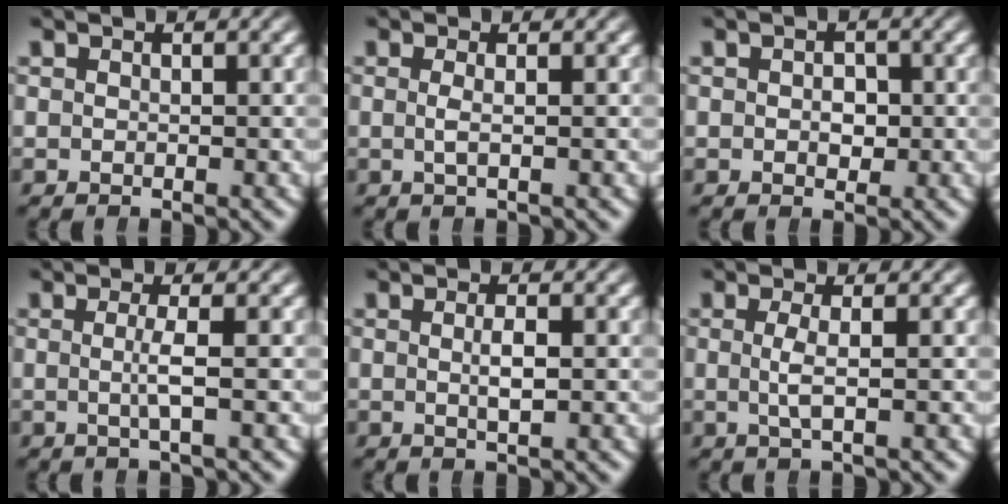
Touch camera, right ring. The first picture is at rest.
{"total": 1.1, "force": [-0.3, -0.6, 0.9], "torque": [-0.029, -0.013, 0.000]}
{"total": 1.2, "force": [-0.2, 1.0, 0.6], "torque": [-0.009, -0.003, -0.003]}
{"total": 1.9, "force": [-0.3, -0.9, 1.6], "torque": [-0.040, -0.008, -0.004]}
{"total": 1.4, "force": [-0.1, -0.3, 1.3], "torque": [-0.029, -0.006, -0.002]}
{"total": 1.7, "force": [-0.1, -0.5, 1.6], "torque": [-0.038, -0.012, 0.004]}